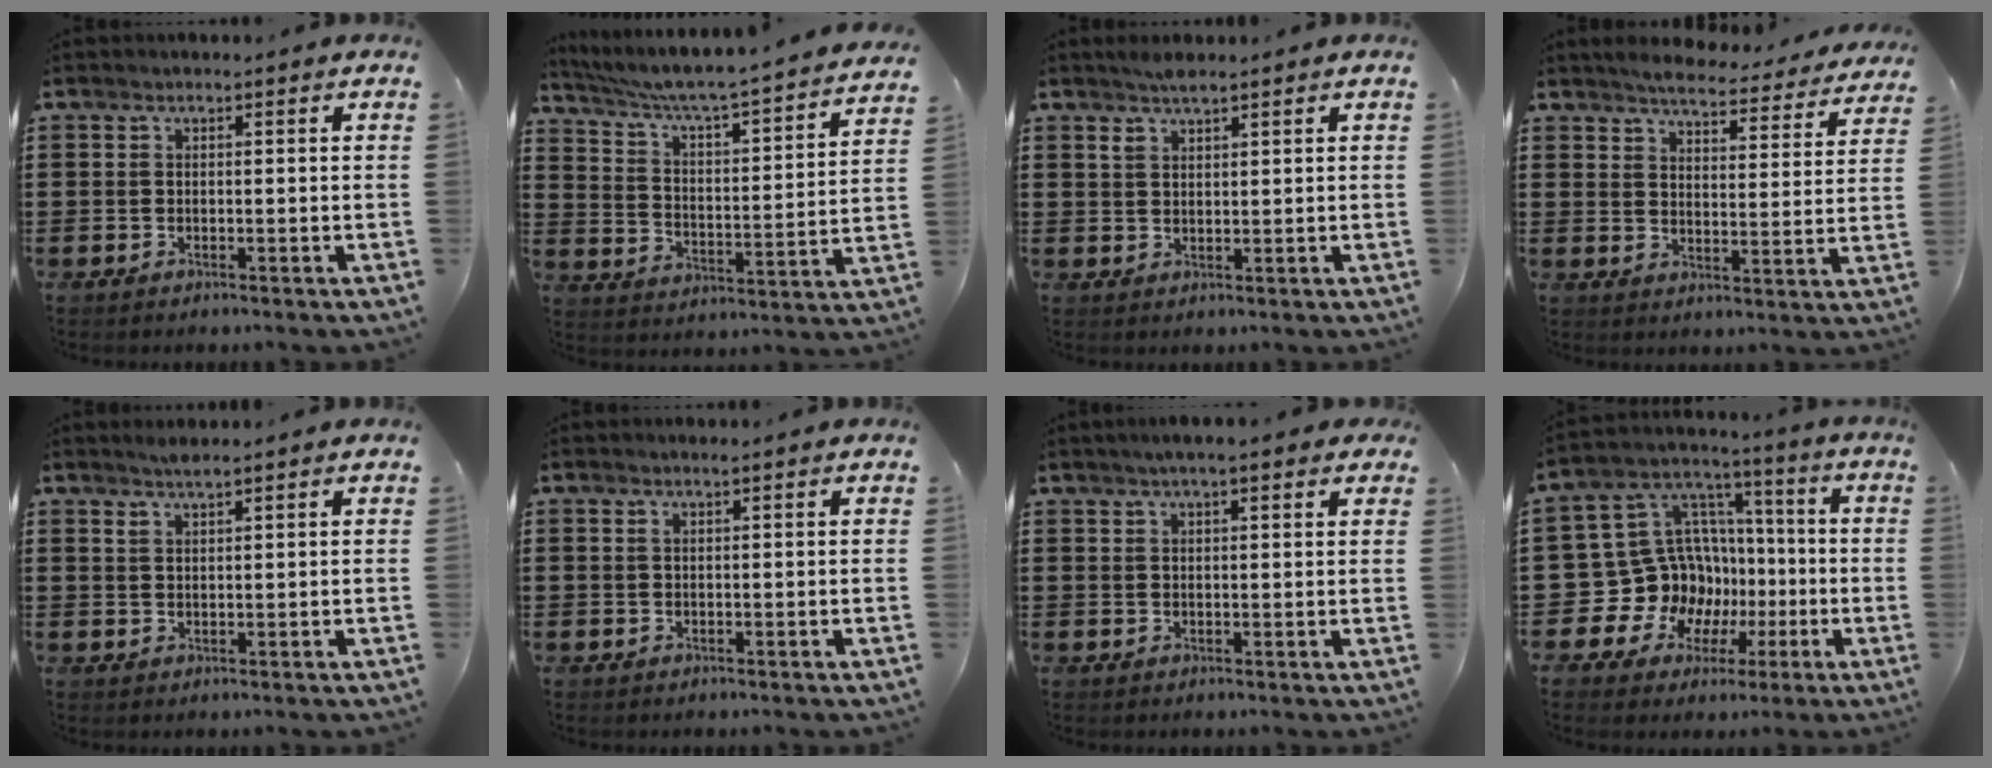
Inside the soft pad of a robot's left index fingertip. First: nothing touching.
{"total": 4.3, "force": [3.9, -0.3, 1.9], "torque": [-0.059, -0.045, 0.054]}
{"total": 2.3, "force": [2.0, 0.6, 1.0], "torque": [-0.023, 0.003, 0.037]}
{"total": 4.7, "force": [4.6, 0.1, 1.2], "torque": [-0.036, -0.033, 0.075]}
{"total": 1.6, "force": [1.5, 0.1, 0.8], "torque": [-0.017, 0.001, 0.027]}
{"total": 0.6, "force": [0.3, 0.0, 0.5], "torque": [-0.009, -0.002, 0.007]}
{"total": 2.9, "force": [2.1, 0.3, 2.0], "torque": [-0.045, 0.007, 0.037]}
{"total": 14.7, "force": [-3.1, 13.5, 4.9], "torque": [-0.140, -0.019, -0.024]}